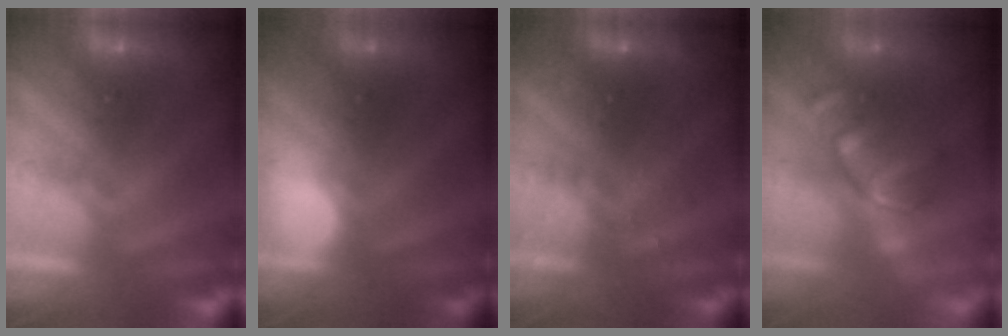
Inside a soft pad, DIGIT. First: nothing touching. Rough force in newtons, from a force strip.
{"total": 2.6}
{"total": 2.8}
{"total": 2.9}